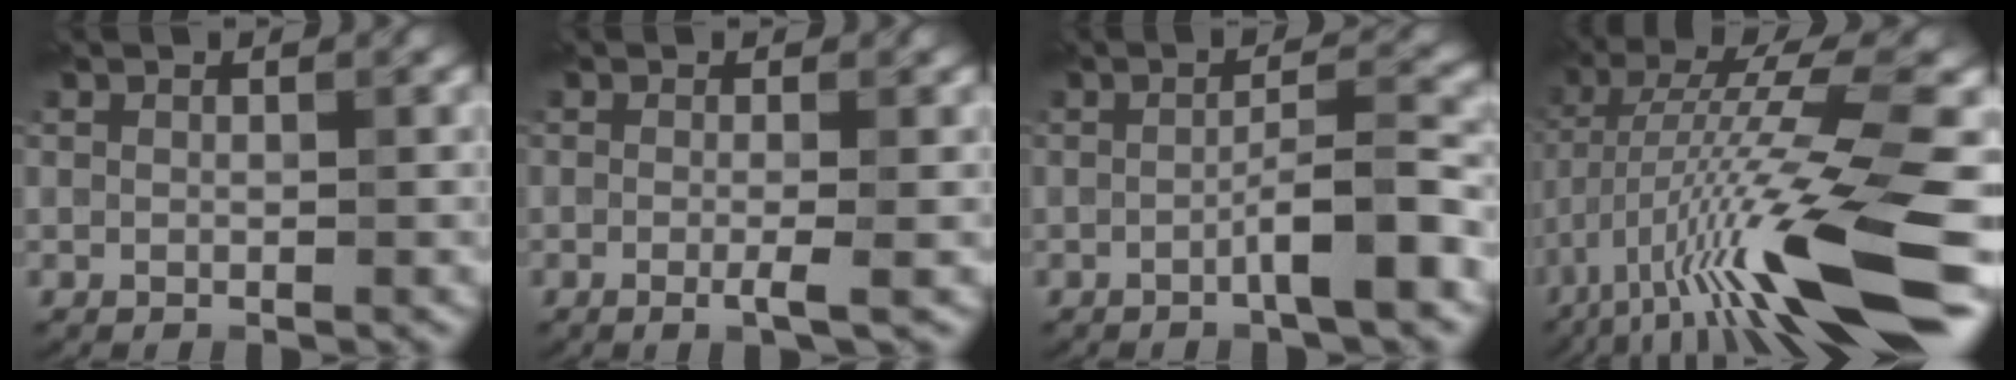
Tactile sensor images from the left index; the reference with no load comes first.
{"total": 2.1, "force": [-0.4, 0.4, 2.0], "torque": [-0.030, -0.009, -0.012]}
{"total": 4.2, "force": [-1.5, 0.5, 3.9], "torque": [-0.059, 0.016, -0.035]}
{"total": 14.0, "force": [-5.8, 1.8, 12.6], "torque": [-0.220, 0.015, -0.090]}